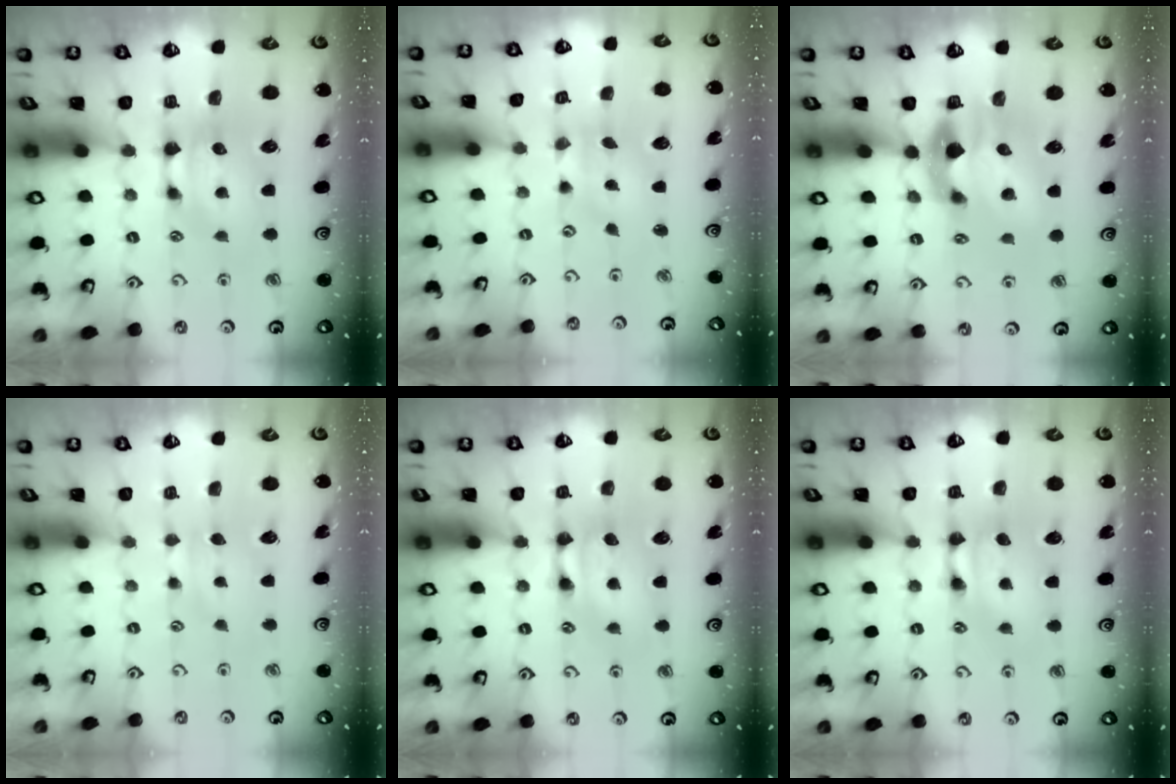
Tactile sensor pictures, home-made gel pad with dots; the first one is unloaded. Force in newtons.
{"total": 1.7, "press": 1.3, "slide": 1.1}
{"total": 6.0, "press": 5.7, "slide": 1.9}
{"total": 2.1, "press": 2.0, "slide": 0.4}
{"total": 1.8, "press": 1.8, "slide": 0.1}
{"total": 1.9, "press": 1.9, "slide": 0.1}